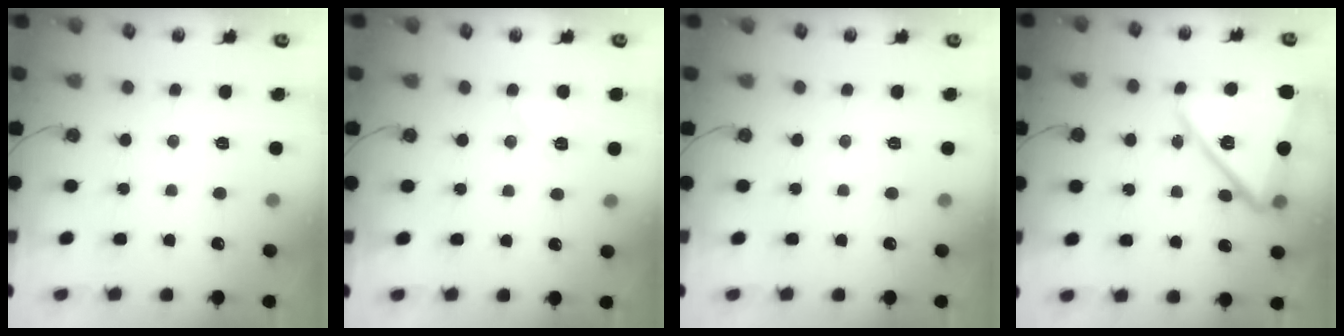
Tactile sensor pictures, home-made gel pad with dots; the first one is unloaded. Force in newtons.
{"total": 6.2, "press": 5.9, "slide": 1.8}
{"total": 0.0}
{"total": 15.2, "press": 14.9, "slide": 2.6}